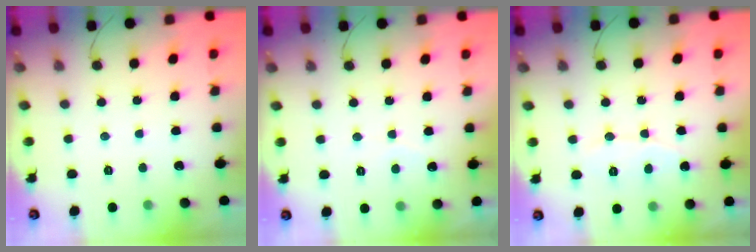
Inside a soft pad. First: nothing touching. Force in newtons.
{"total": 1.9, "press": 1.9, "slide": 0.2}
{"total": 5.5, "press": 5.5, "slide": 0.3}